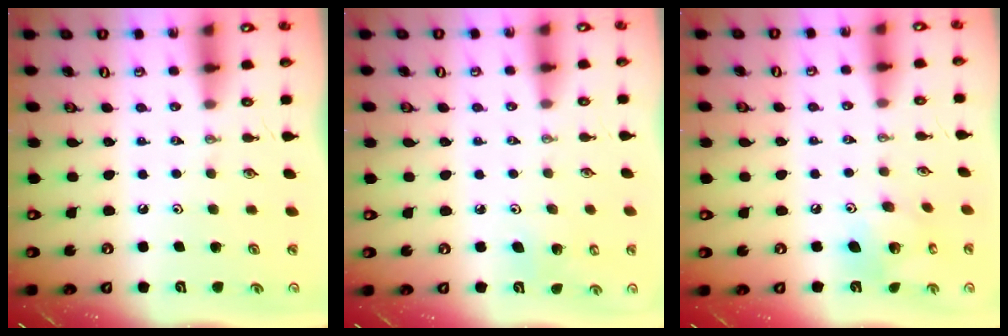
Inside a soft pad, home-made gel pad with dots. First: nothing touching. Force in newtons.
{"total": 5.4, "press": 5.3, "slide": 1.3}
{"total": 9.5, "press": 9.5, "slide": 0.4}